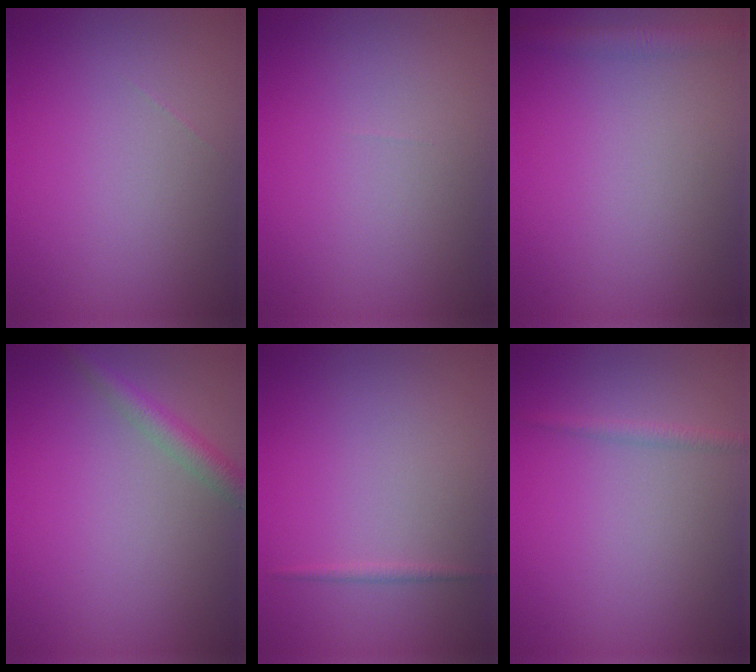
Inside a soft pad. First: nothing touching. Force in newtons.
{"total": 0.0}
{"total": 2.1, "press": 2.1, "slide": 0.1}
{"total": 2.2, "press": 2.2, "slide": 0.1}
{"total": 0.6, "press": 0.6, "slide": 0.0}
{"total": 1.1, "press": 1.1, "slide": 0.1}